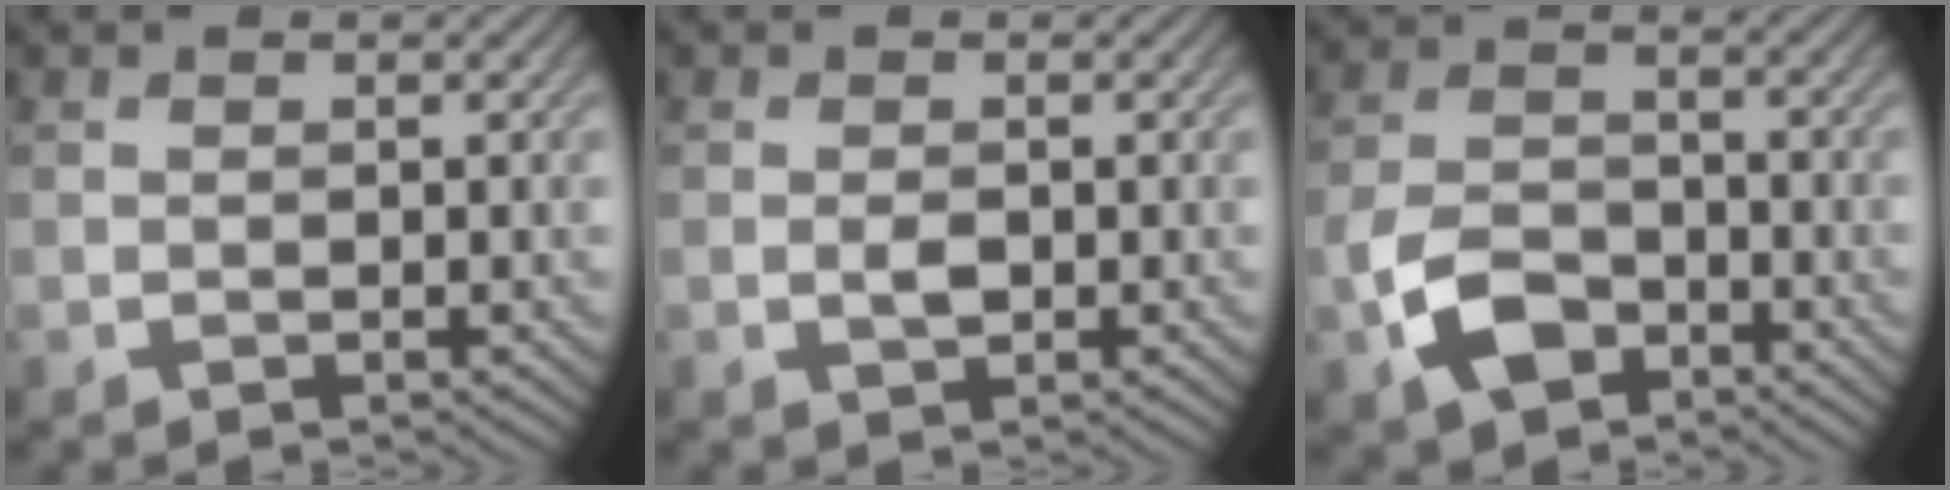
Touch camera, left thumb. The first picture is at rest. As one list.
[{"total": 1.3, "force": [-0.3, 0.8, 1.1], "torque": [-0.021, -0.004, -0.004]}, {"total": 6.1, "force": [-3.5, 3.6, 3.5], "torque": [-0.083, -0.005, -0.078]}]